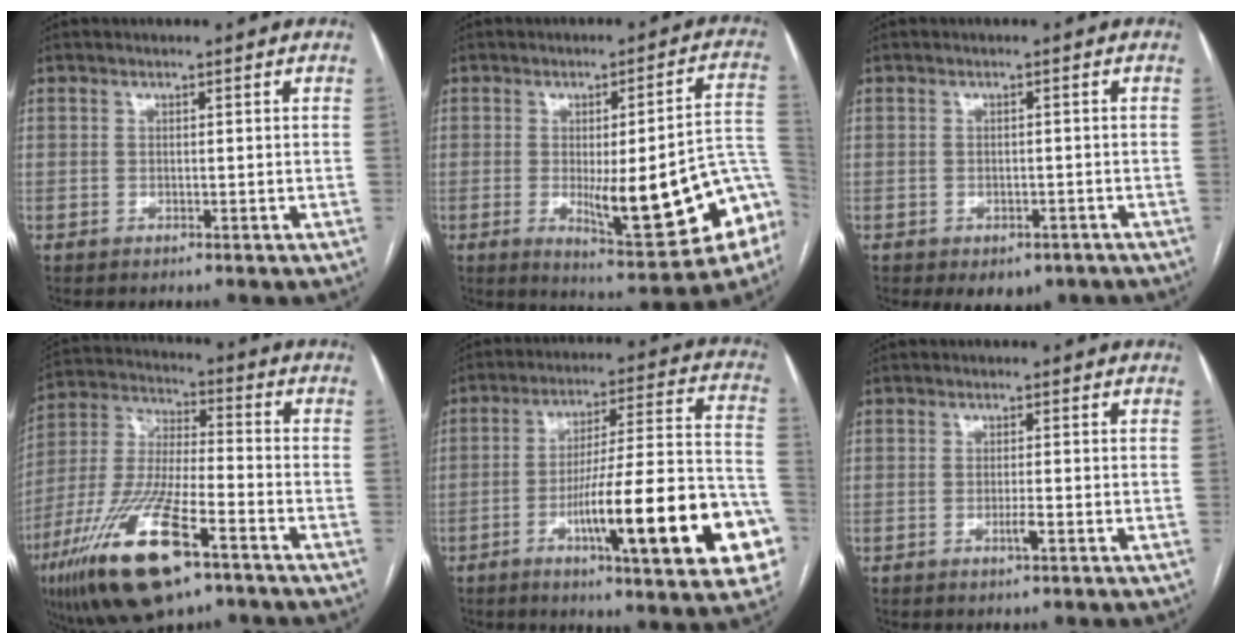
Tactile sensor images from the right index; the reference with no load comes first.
{"total": 18.4, "force": [-5.1, 3.4, 17.4], "torque": [-0.159, 0.015, -0.048]}
{"total": 5.5, "force": [-3.9, 3.2, 2.3], "torque": [-0.015, 0.002, -0.045]}
{"total": 19.8, "force": [-10.7, 5.4, 15.7], "torque": [-0.353, -0.029, -0.190]}
{"total": 23.1, "force": [-8.4, 2.3, 21.4], "torque": [-0.259, 0.006, -0.117]}
{"total": 1.7, "force": [-0.6, 0.0, 1.5], "torque": [-0.030, -0.002, -0.010]}